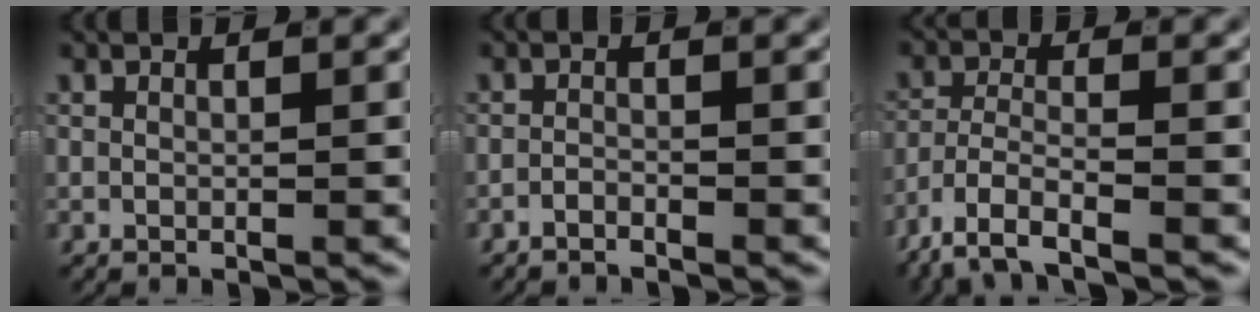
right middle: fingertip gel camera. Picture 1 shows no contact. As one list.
[{"total": 1.5, "force": [-1.5, 0.2, 0.1], "torque": [-0.002, -0.005, -0.029]}, {"total": 5.7, "force": [-4.2, 1.9, 3.4], "torque": [-0.072, -0.018, -0.064]}]